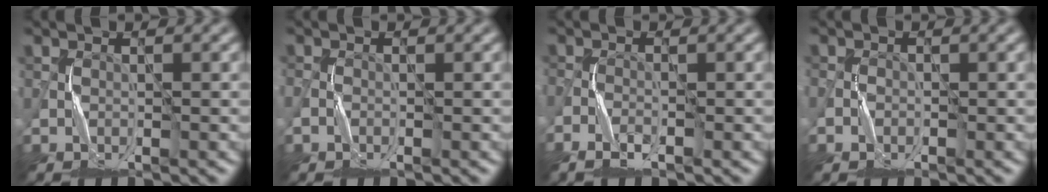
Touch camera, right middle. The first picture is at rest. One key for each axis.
{"total": 1.1, "fx": -0.5, "fy": 0.8, "fz": 0.7, "tx": -0.017, "ty": 0.002, "tz": -0.013}
{"total": 2.4, "fx": -1.5, "fy": 0.9, "fz": 1.7, "tx": -0.041, "ty": -0.001, "tz": -0.034}
{"total": 1.0, "fx": -0.5, "fy": 0.8, "fz": 0.5, "tx": -0.010, "ty": 0.003, "tz": -0.011}